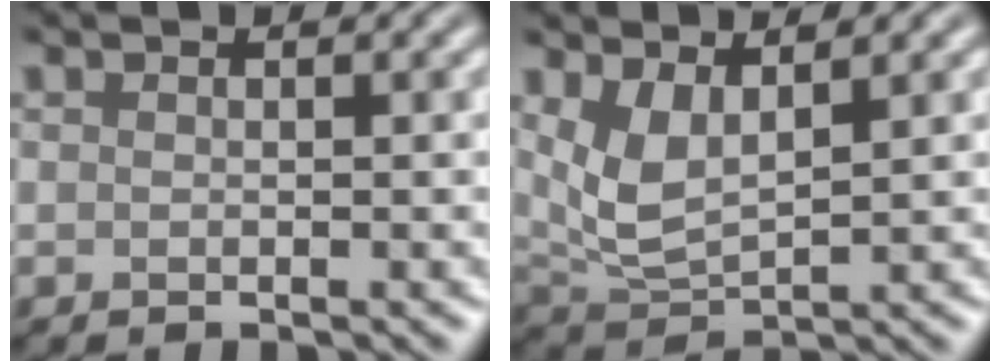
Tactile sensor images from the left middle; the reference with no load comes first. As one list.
[{"total": 3.7, "force": [1.7, 1.4, 2.9], "torque": [-0.073, -0.009, 0.040]}]